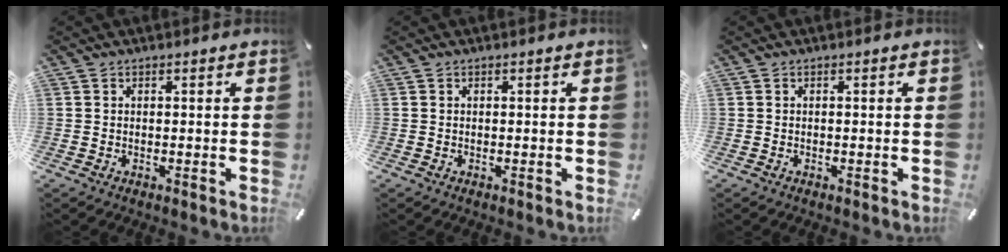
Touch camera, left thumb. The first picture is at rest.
{"total": 0.0}
{"total": 0.0}